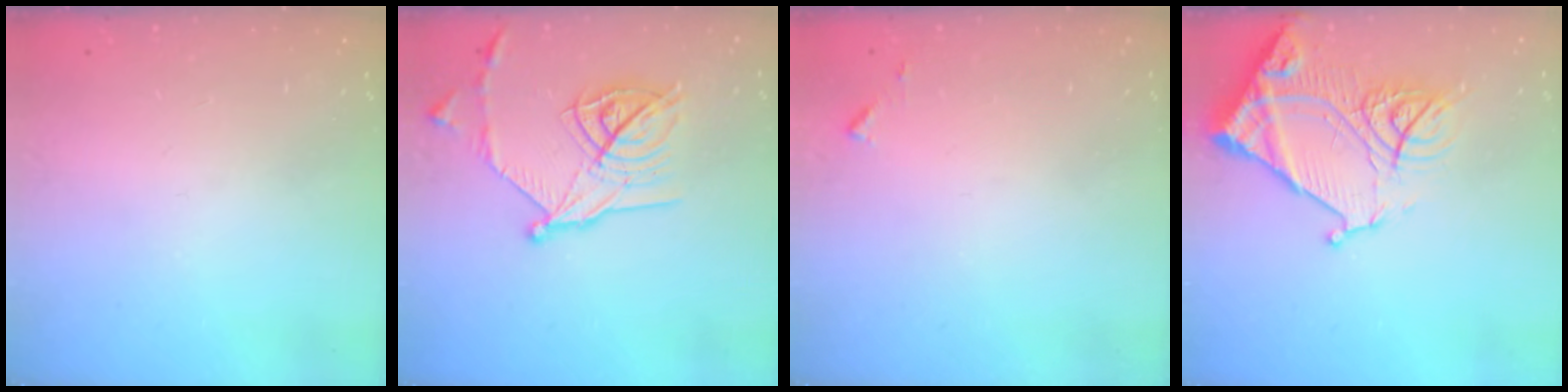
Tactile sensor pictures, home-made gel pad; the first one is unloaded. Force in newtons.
{"total": 17.6, "press": 17.6, "slide": 0.9}
{"total": 4.5, "press": 4.4, "slide": 0.4}
{"total": 16.3, "press": 16.2, "slide": 1.7}